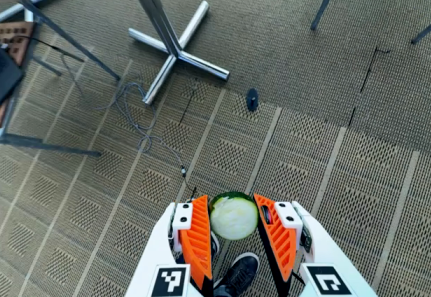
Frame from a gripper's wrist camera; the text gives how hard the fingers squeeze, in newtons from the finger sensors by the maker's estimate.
{"total": 9.6, "left": 9.3, "right": 10.0}